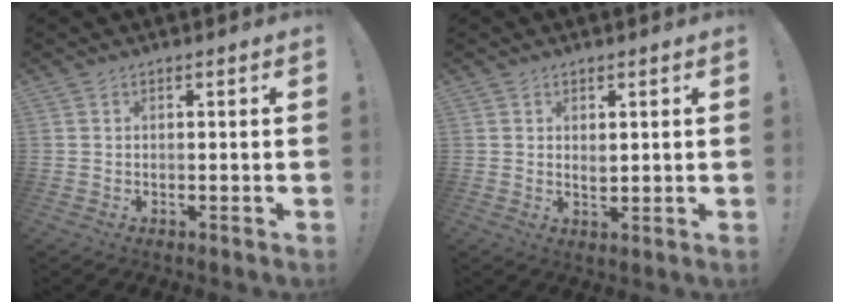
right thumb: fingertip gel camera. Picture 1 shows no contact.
{"total": 2.0, "force": [1.1, 0.9, 1.3], "torque": [-0.004, -0.011, 0.016]}